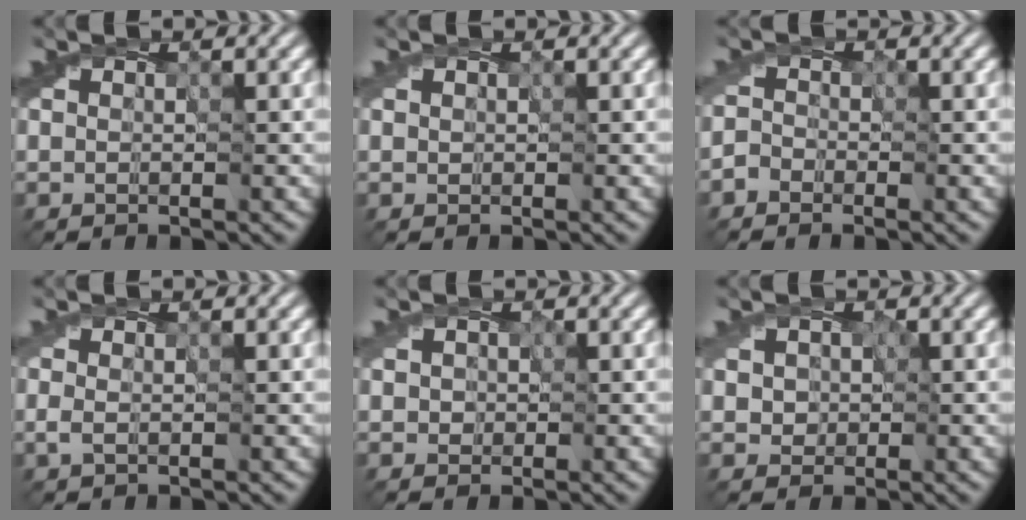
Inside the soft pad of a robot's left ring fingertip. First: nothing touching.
{"total": 0.0}
{"total": 1.3, "force": [-1.1, 0.8, 0.0], "torque": [-0.002, 0.007, -0.031]}
{"total": 0.6, "force": [-0.2, 0.3, 0.5], "torque": [-0.016, 0.003, -0.007]}
{"total": 0.9, "force": [0.0, 0.9, 0.0], "torque": [0.008, -0.001, -0.003]}
{"total": 1.7, "force": [0.4, 1.6, 0.4], "torque": [0.008, 0.008, 0.000]}